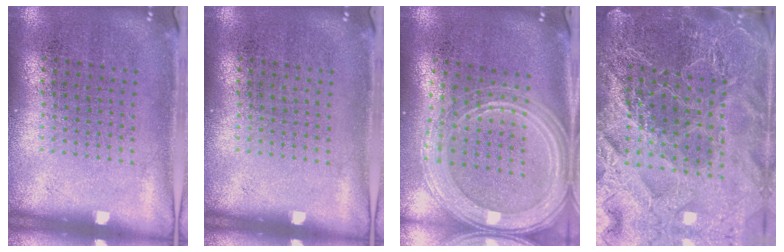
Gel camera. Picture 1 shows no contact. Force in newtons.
{"total": 0.0}
{"total": 2.3, "press": 2.0, "slide": 1.1}
{"total": 6.3, "press": 5.4, "slide": 3.1}